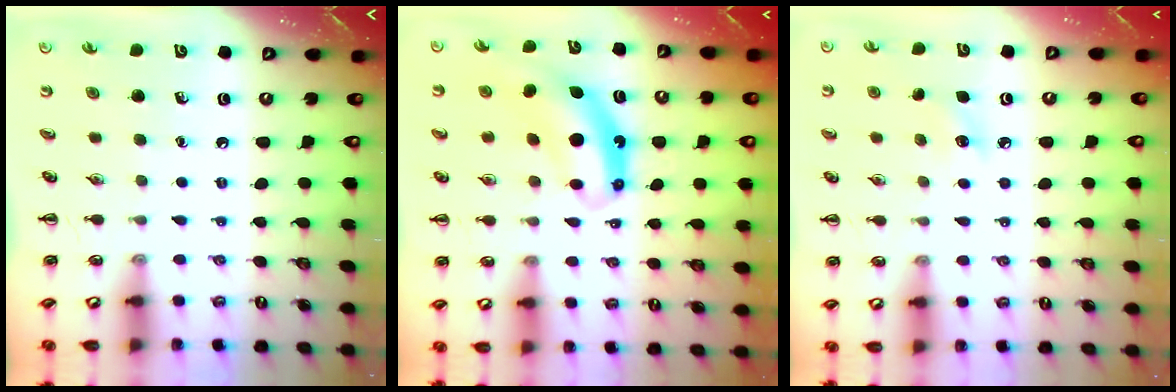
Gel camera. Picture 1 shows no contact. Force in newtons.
{"total": 9.4, "press": 9.3, "slide": 1.8}
{"total": 5.3, "press": 5.1, "slide": 1.5}